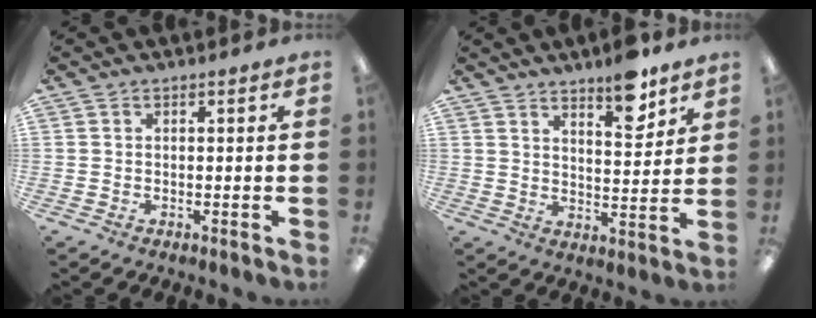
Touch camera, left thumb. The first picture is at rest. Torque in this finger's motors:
{"motor_torque": [0.23, 0.31, -0.14, -0.31, 0.06]}